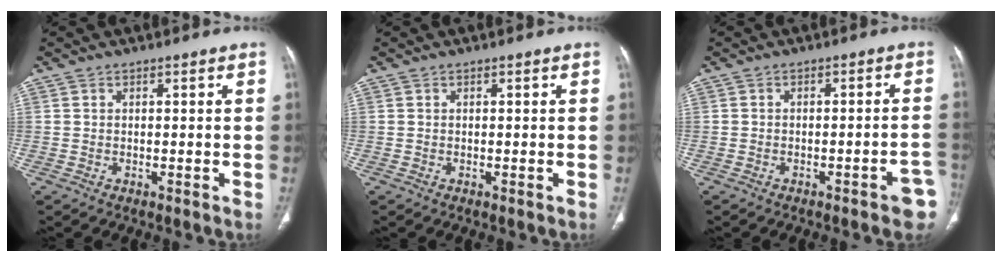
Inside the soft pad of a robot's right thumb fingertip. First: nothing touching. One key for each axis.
{"total": 0.0}
{"total": 4.1, "fx": -2.4, "fy": 1.3, "fz": 3.1, "tx": -0.024, "ty": 0.021, "tz": -0.025}